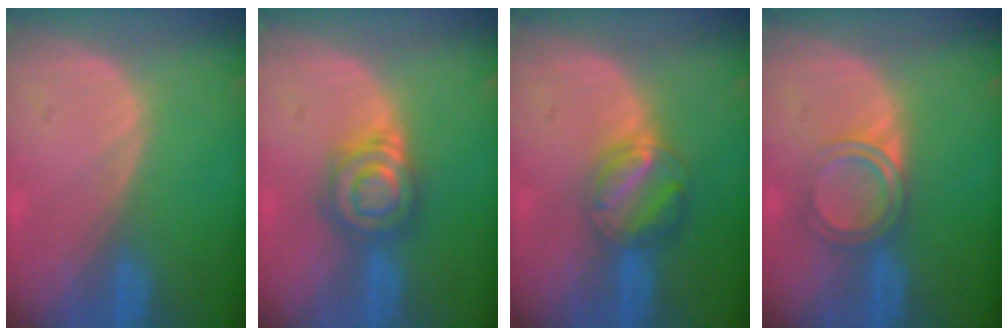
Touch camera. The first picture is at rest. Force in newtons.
{"total": 6.4, "press": 6.3, "slide": 1.2}
{"total": 6.3, "press": 5.6, "slide": 3.0}
{"total": 4.1, "press": 4.1, "slide": 0.3}